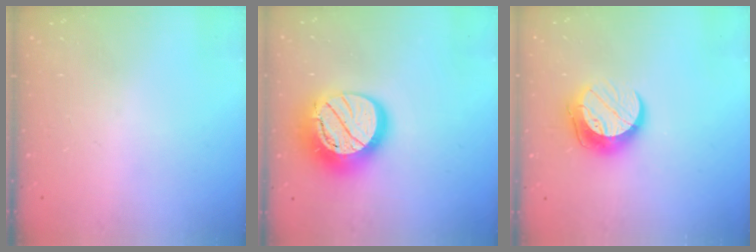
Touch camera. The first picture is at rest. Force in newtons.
{"total": 22.0, "press": 22.0, "slide": 1.7}
{"total": 11.6, "press": 11.6, "slide": 0.6}